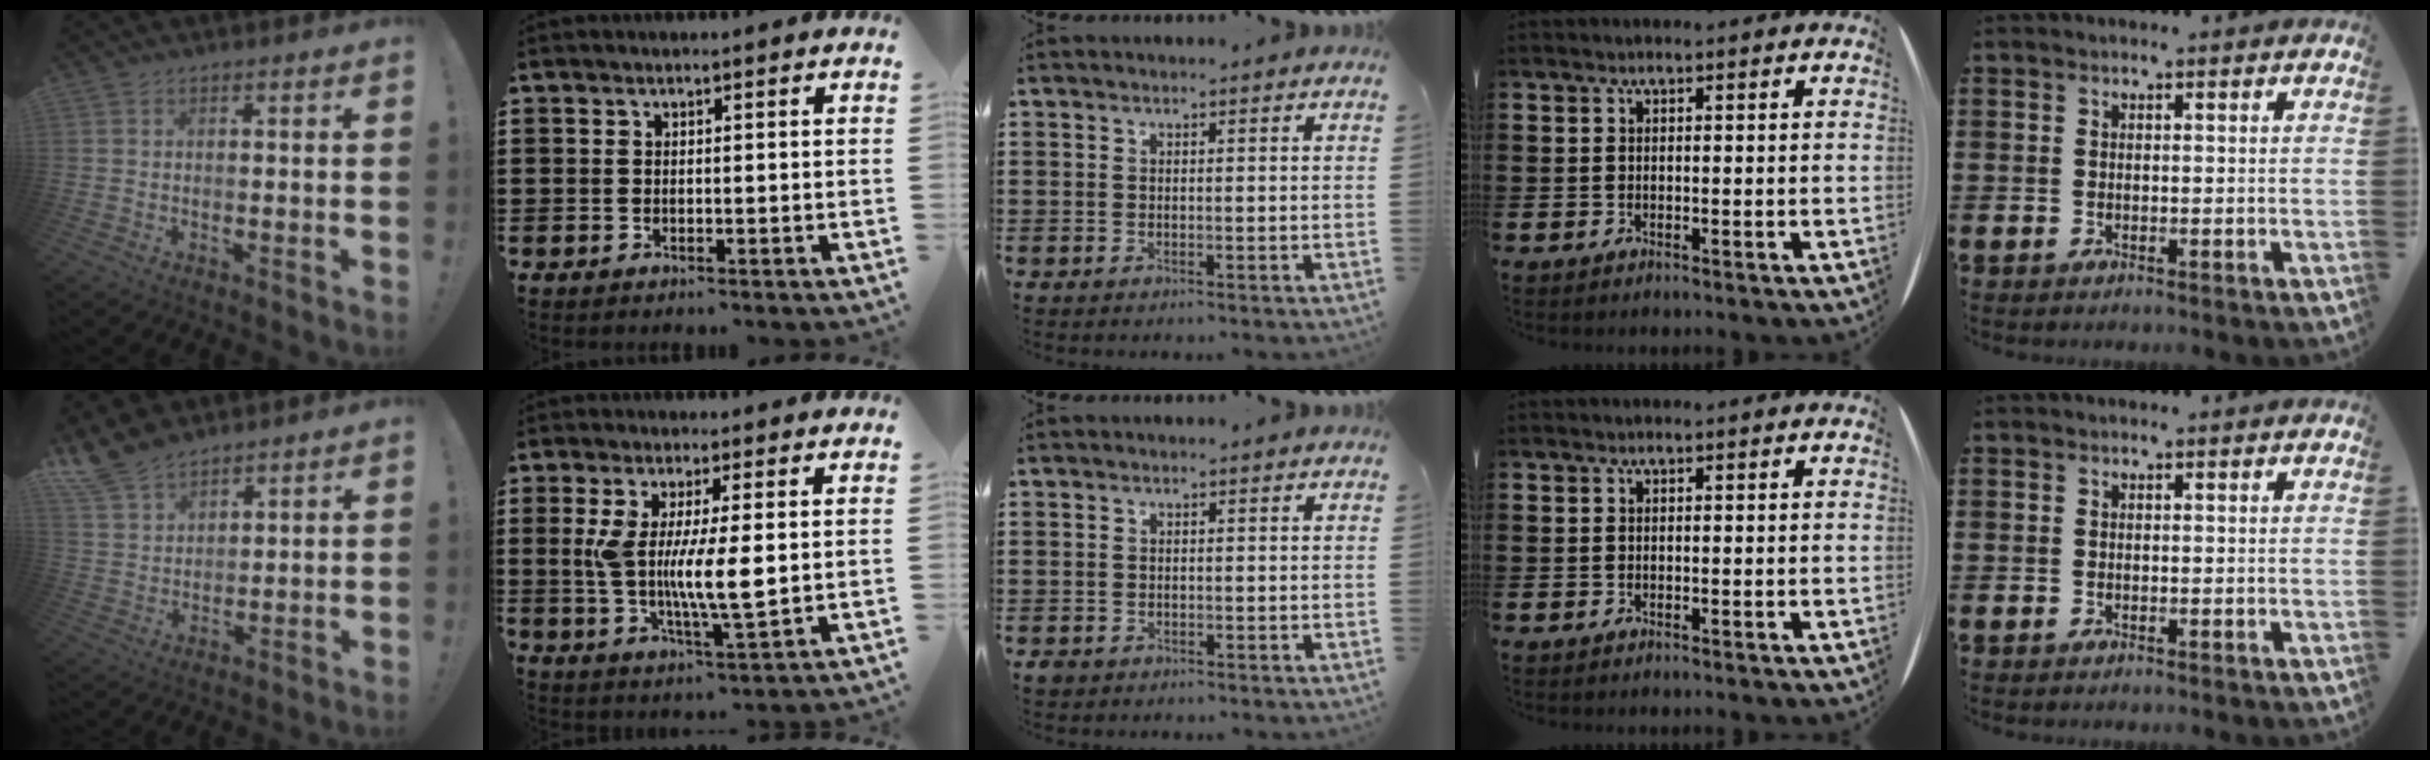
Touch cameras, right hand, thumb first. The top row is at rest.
{"thumb": {"total": 9.4, "force": [7.8, 4.5, 2.8], "torque": [-0.068, -0.046, 0.157]}, "index": {"total": 8.5, "force": [0.5, 1.9, 8.2], "torque": [-0.168, -0.005, 0.003]}, "middle": {"total": 0.8, "force": [-0.6, 0.5, 0.2], "torque": [-0.005, 0.000, -0.013]}}